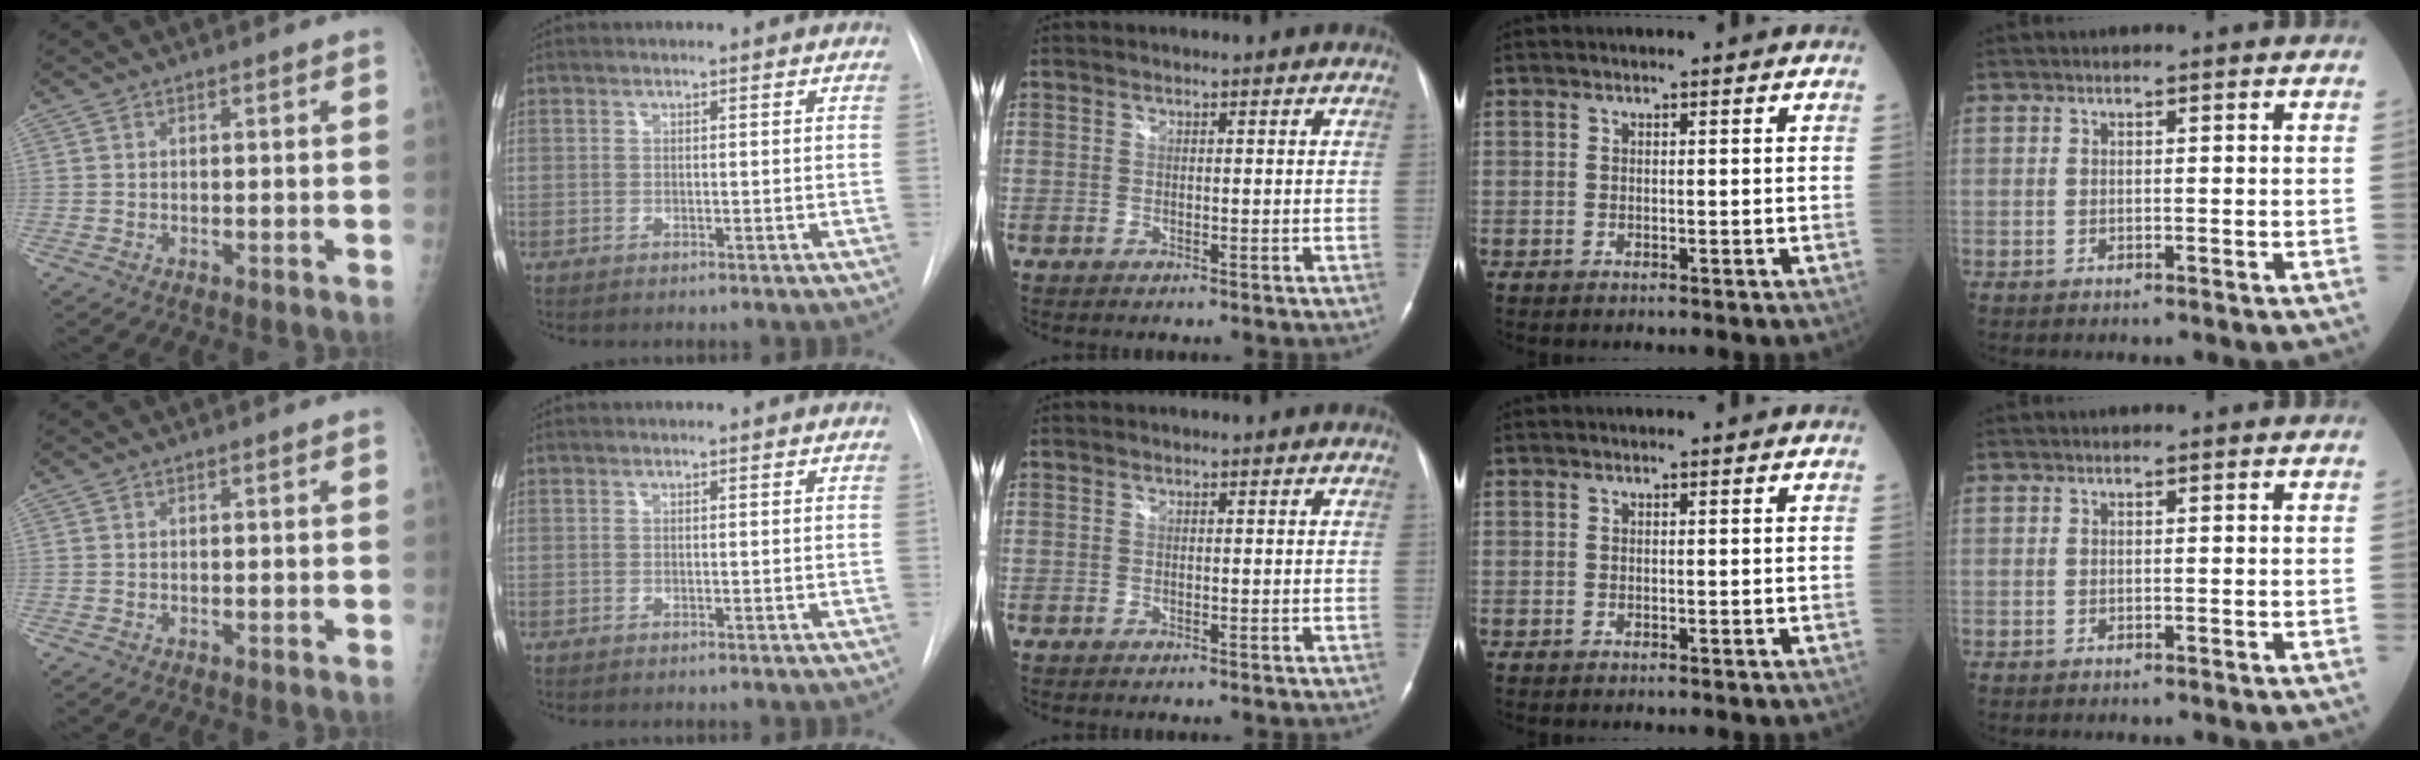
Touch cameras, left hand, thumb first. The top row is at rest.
{}